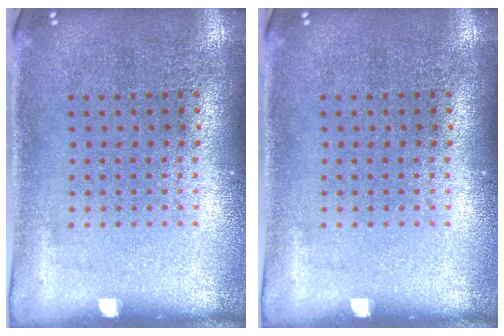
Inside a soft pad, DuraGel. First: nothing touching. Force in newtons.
{"total": 0.0}